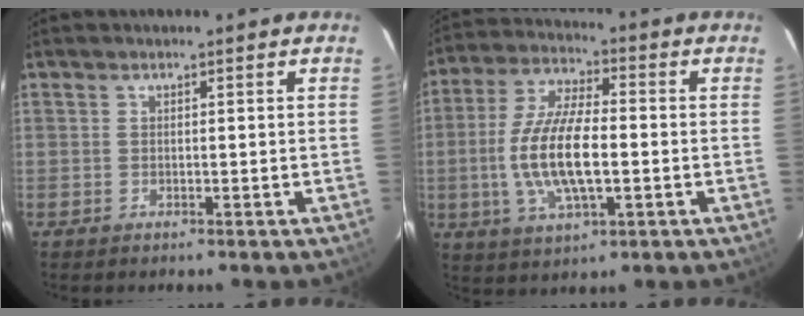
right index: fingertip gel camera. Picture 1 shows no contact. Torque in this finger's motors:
{"motor_torque": [1.64, -0.50, 1.05, 0.21]}